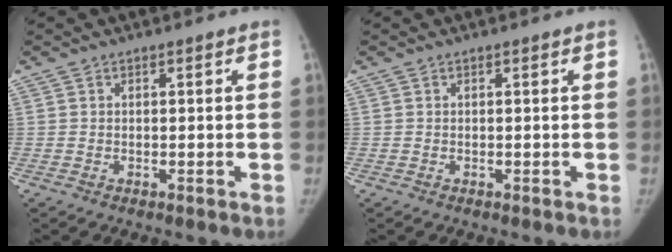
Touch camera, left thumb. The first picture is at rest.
{"total": 0.0}